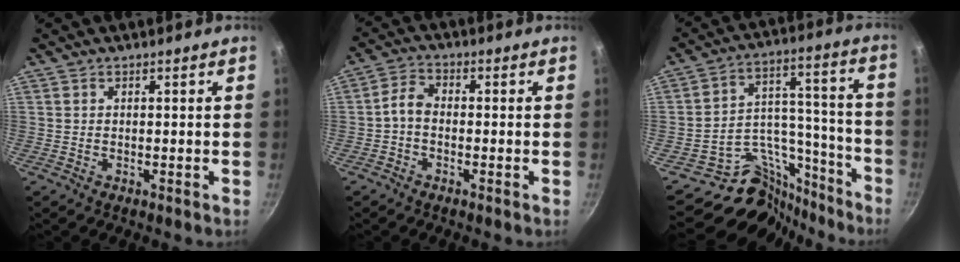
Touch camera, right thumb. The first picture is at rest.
{"total": 3.6, "force": [-1.2, 2.3, 2.6], "torque": [-0.054, 0.024, -0.033]}
{"total": 17.5, "force": [-13.2, 10.3, 5.0], "torque": [-0.014, 0.131, -0.206]}